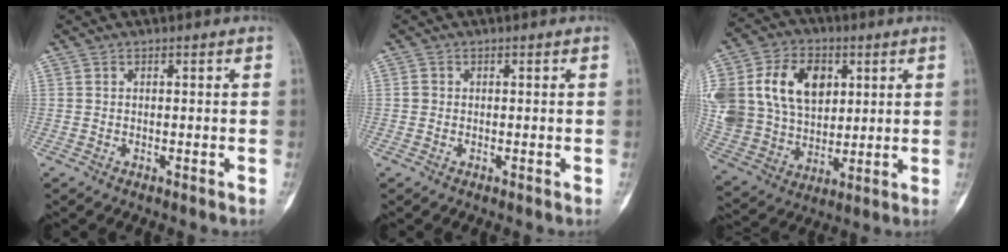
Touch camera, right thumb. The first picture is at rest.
{"total": 0.9, "force": [0.0, 0.8, 0.3], "torque": [-0.002, 0.002, -0.001]}
{"total": 25.8, "force": [7.2, 18.9, 16.1], "torque": [-0.339, 0.030, 0.150]}